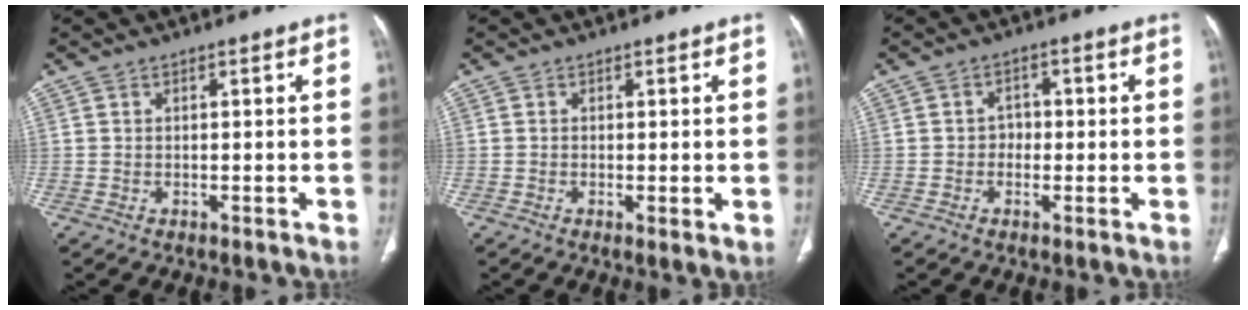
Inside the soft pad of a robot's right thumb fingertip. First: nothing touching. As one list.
[{"total": 1.8, "force": [-0.2, 0.4, 1.8], "torque": [-0.038, -0.010, -0.007]}, {"total": 2.7, "force": [-0.3, 2.3, 1.4], "torque": [0.000, 0.010, -0.013]}]